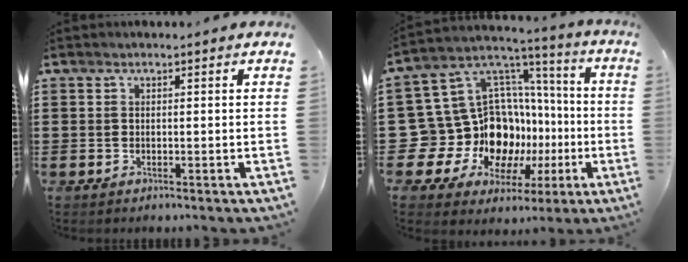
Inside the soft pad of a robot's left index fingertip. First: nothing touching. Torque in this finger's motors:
{"motor_torque": [1.82, 0.32, 0.57, 0.06]}